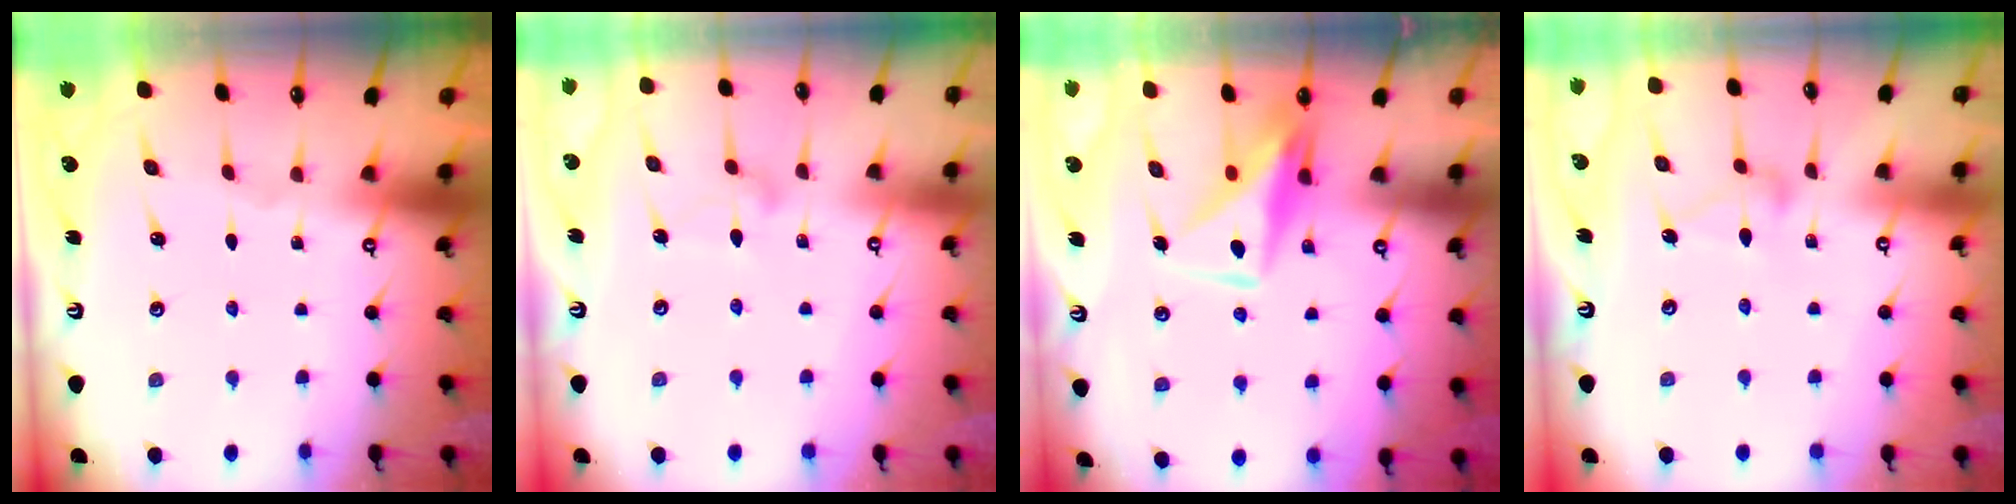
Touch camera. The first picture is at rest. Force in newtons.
{"total": 10.0, "press": 10.0, "slide": 0.5}
{"total": 10.8, "press": 10.8, "slide": 0.9}
{"total": 9.8, "press": 9.8, "slide": 0.2}